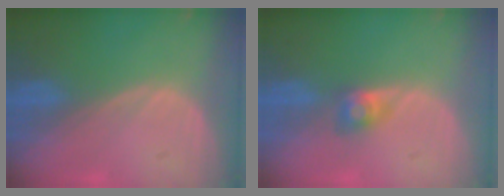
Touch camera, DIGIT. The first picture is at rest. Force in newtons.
{"total": 2.7, "press": 2.5, "slide": 1.0}